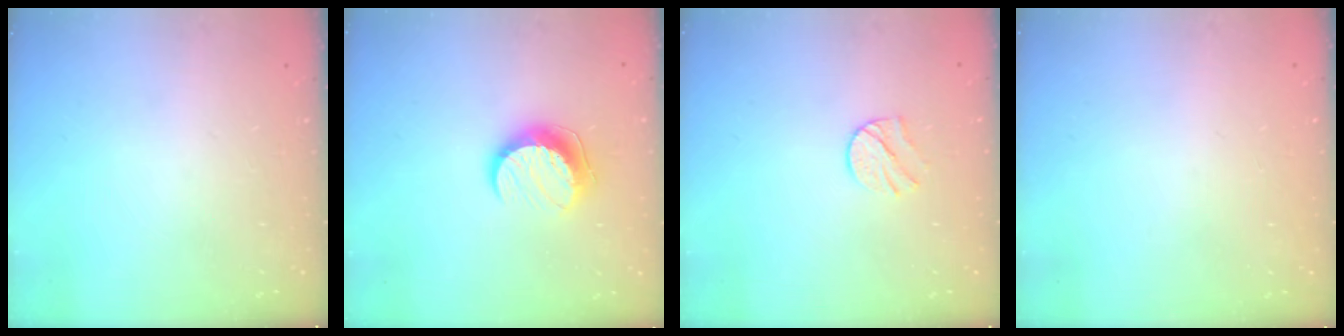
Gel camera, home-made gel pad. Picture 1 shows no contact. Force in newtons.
{"total": 10.4, "press": 10.4, "slide": 0.2}
{"total": 6.4, "press": 6.4, "slide": 0.6}
{"total": 0.6, "press": 0.5, "slide": 0.1}